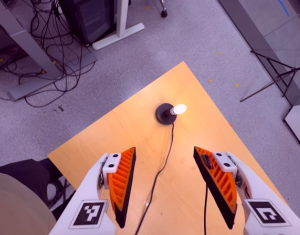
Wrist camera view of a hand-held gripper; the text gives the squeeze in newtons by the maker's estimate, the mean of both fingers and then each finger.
{"total": 0.0}